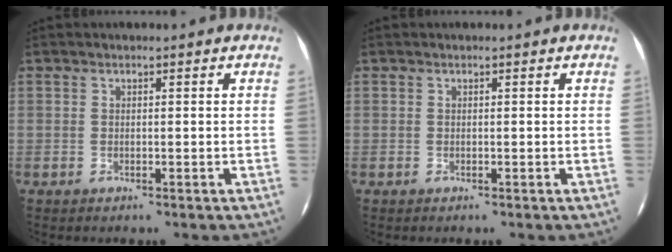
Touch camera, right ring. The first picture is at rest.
{"total": 0.0}